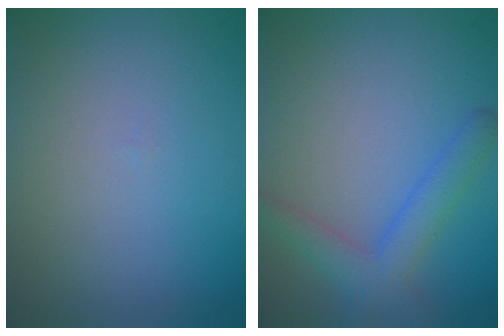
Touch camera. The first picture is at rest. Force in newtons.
{"total": 3.5, "press": 3.5, "slide": 0.2}